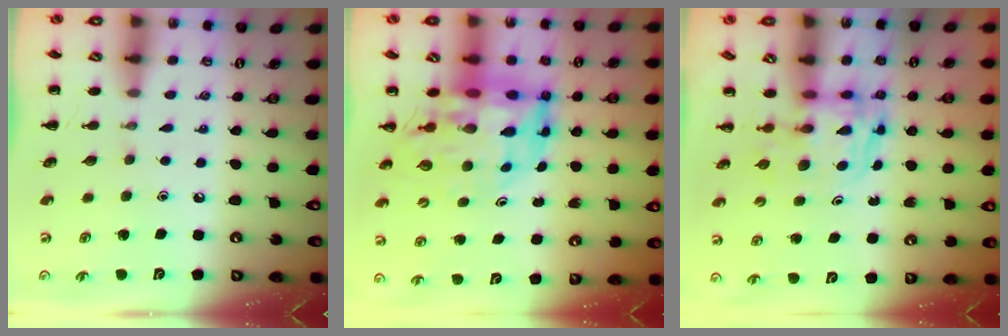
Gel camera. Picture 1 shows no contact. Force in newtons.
{"total": 11.1, "press": 10.6, "slide": 3.5}
{"total": 2.7, "press": 2.7, "slide": 0.2}